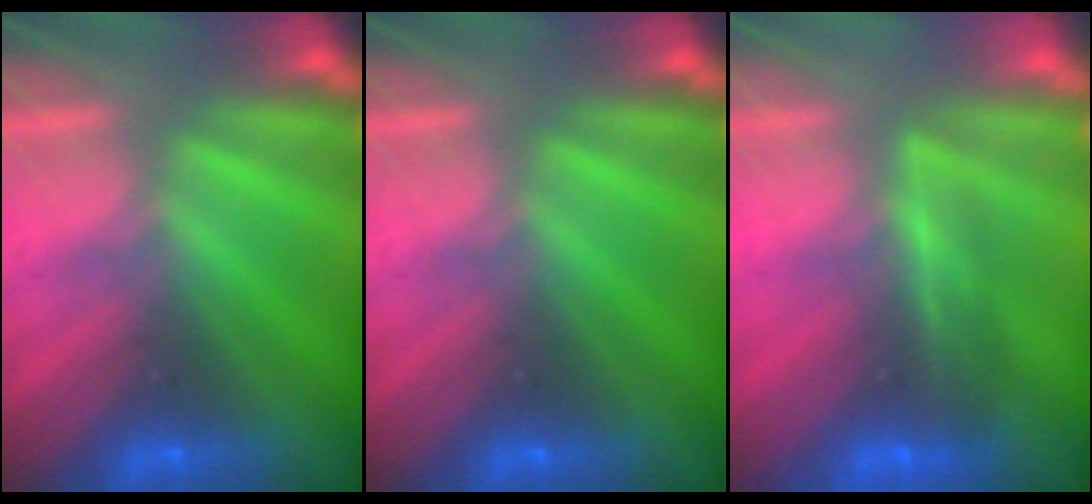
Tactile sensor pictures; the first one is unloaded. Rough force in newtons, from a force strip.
{"total": 0.0}
{"total": 1.8}